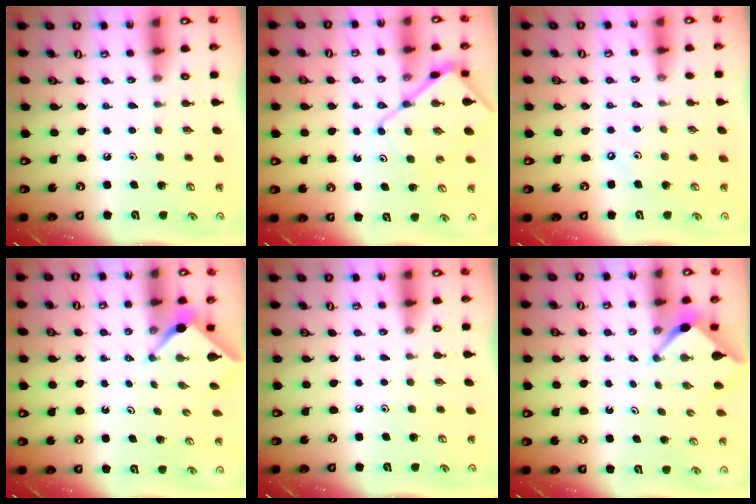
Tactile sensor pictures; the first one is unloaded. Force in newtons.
{"total": 11.3, "press": 11.3, "slide": 1.1}
{"total": 2.6, "press": 2.6, "slide": 0.3}
{"total": 2.5, "press": 2.5, "slide": 0.2}
{"total": 0.0}
{"total": 2.6, "press": 2.6, "slide": 0.3}